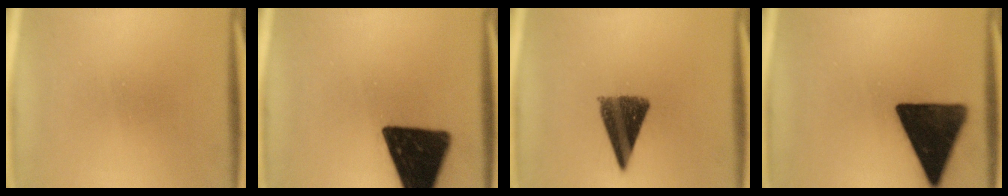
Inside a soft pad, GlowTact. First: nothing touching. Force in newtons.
{"total": 18.5}
{"total": 10.1}
{"total": 15.6}